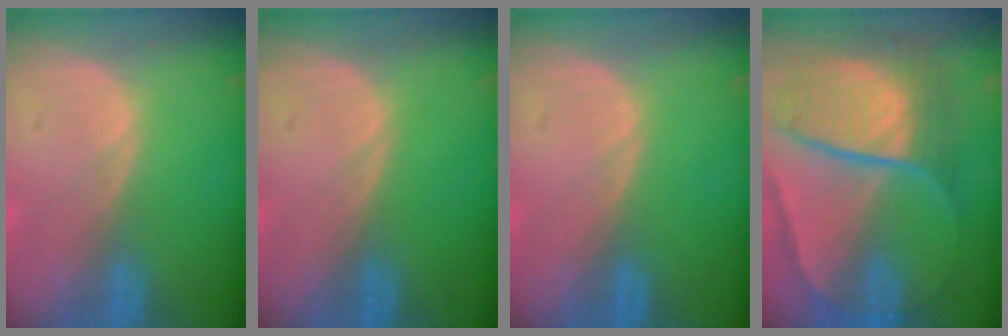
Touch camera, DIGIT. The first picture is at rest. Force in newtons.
{"total": 0.0}
{"total": 0.0}
{"total": 10.8, "press": 10.8, "slide": 1.1}